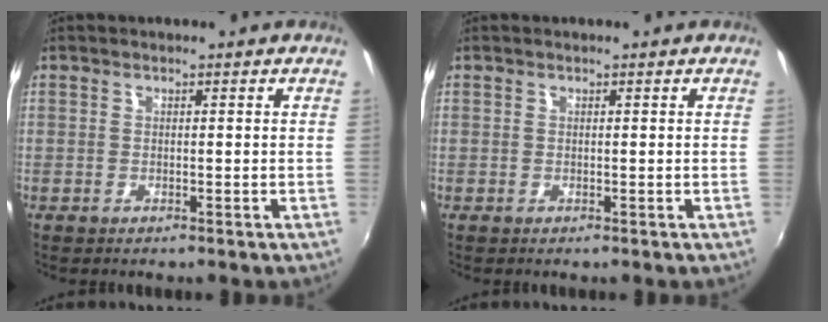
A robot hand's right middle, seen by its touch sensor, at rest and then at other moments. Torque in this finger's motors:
{"motor_torque": [0.00, 0.00, 0.00, 0.00]}